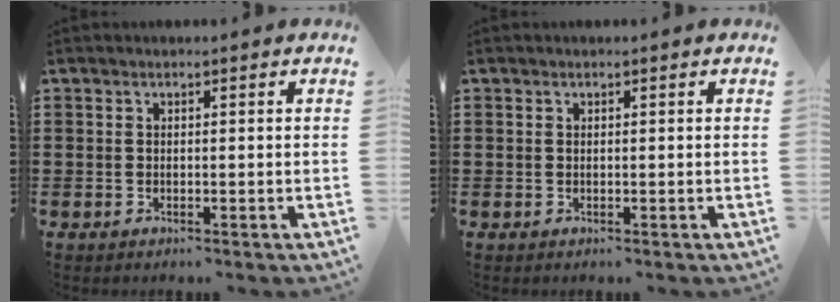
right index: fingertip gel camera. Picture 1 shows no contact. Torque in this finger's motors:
{"motor_torque": [-0.01, 0.51, 0.01, 0.01]}